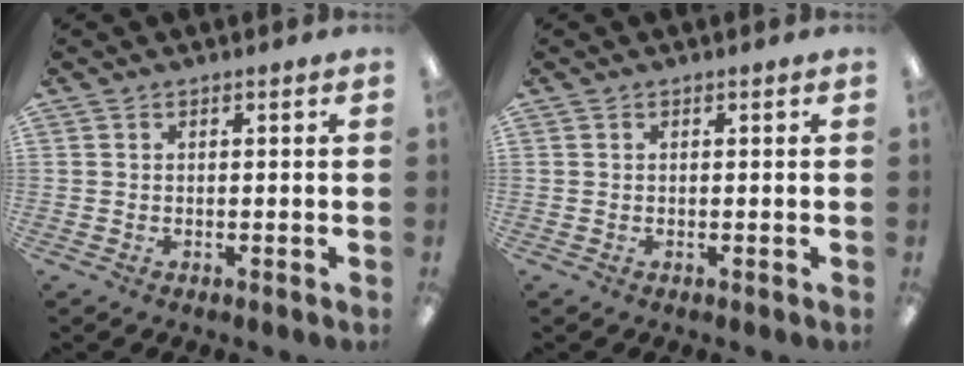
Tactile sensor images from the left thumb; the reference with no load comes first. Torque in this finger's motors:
{"motor_torque": [-0.01, -0.02, 0.12, -0.09, 0.00]}